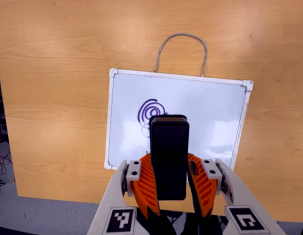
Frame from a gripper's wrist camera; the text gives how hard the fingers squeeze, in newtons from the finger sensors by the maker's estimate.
{"total": 9.5, "left": 6.7, "right": 12.4}